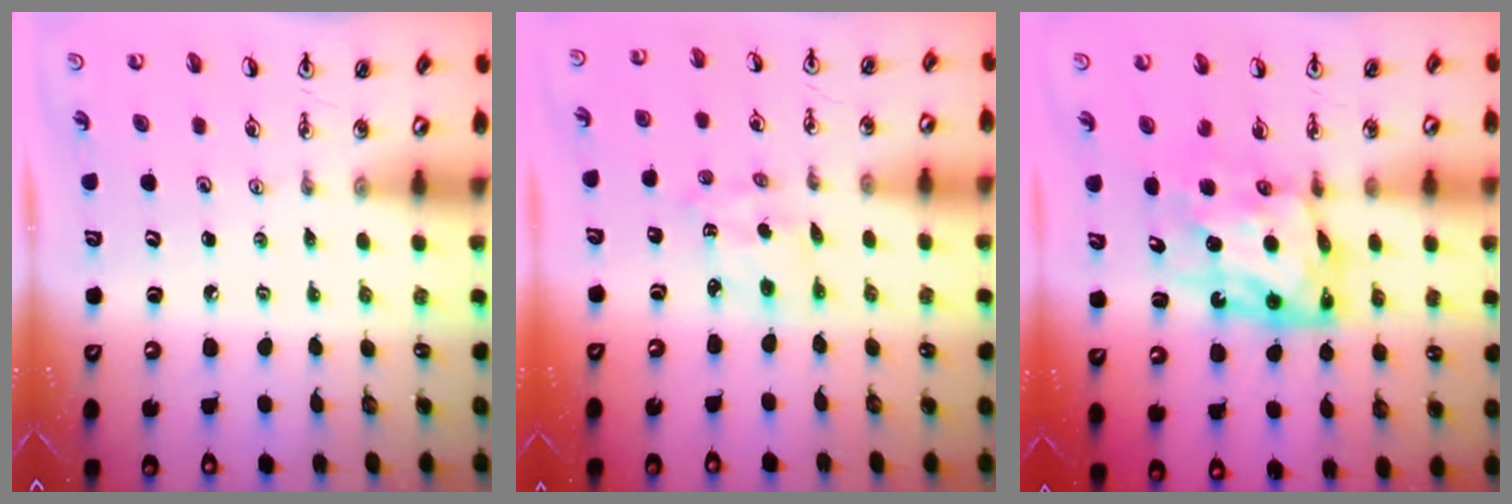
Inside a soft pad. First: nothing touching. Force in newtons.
{"total": 2.1, "press": 2.0, "slide": 0.6}
{"total": 11.0, "press": 11.0, "slide": 0.8}